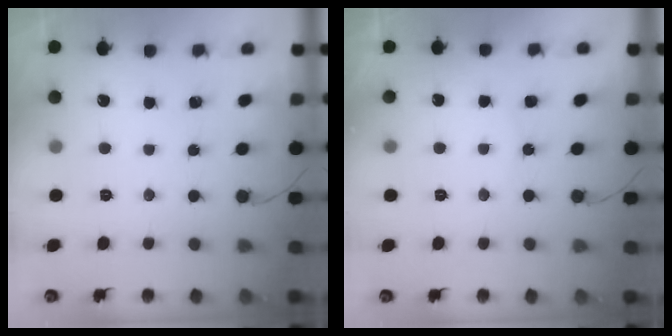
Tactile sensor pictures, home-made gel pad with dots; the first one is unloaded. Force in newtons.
{"total": 2.8, "press": 2.8, "slide": 0.6}